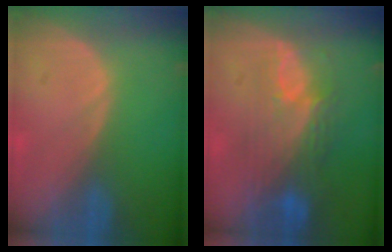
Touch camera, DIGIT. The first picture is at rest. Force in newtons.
{"total": 9.5, "press": 8.3, "slide": 4.6}